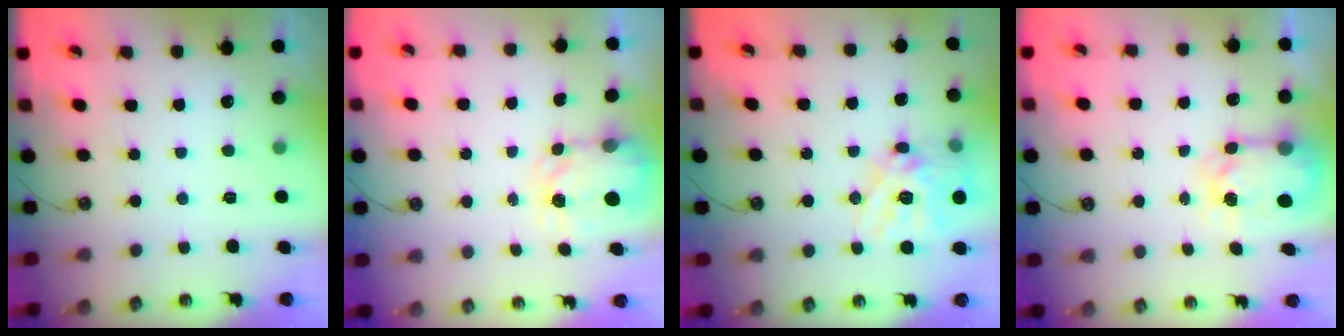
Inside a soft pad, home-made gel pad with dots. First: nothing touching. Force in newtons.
{"total": 3.8, "press": 3.8, "slide": 0.6}
{"total": 18.5, "press": 18.3, "slide": 2.2}
{"total": 6.2, "press": 6.2, "slide": 0.1}